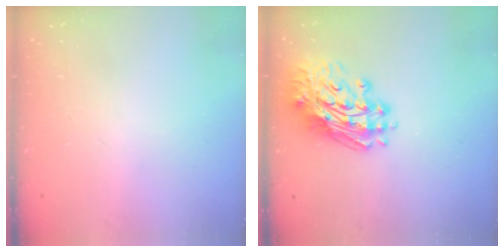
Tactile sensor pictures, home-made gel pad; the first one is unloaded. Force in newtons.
{"total": 15.0, "press": 14.9, "slide": 1.6}